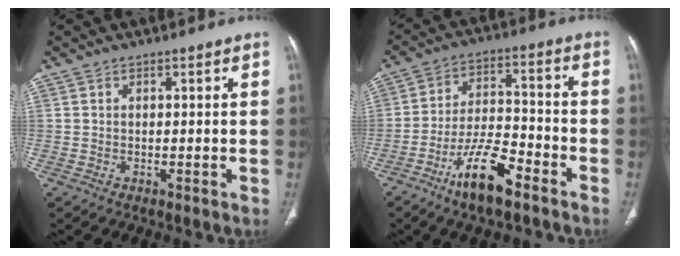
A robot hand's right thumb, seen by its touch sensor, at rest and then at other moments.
{"total": 11.6, "force": [-7.4, 3.7, 8.2], "torque": [-0.146, 0.050, -0.135]}